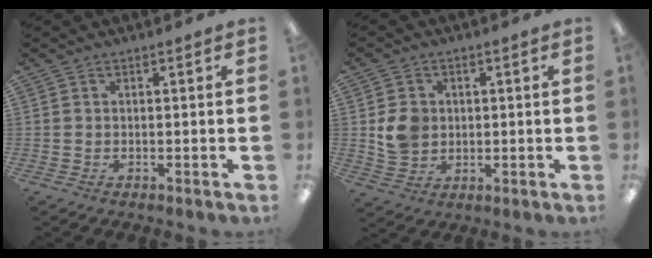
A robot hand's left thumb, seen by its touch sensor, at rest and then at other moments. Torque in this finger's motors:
{"motor_torque": [-0.02, 0.05, -0.02, -0.01, 0.00]}